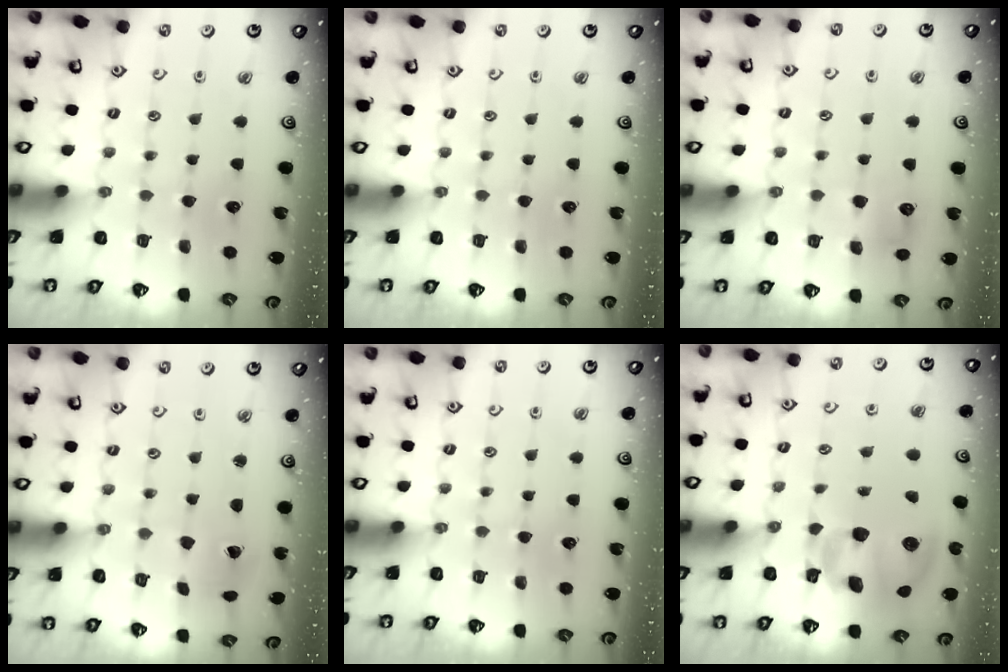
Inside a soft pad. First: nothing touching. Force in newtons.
{"total": 0.0}
{"total": 6.4, "press": 6.3, "slide": 0.8}
{"total": 2.2, "press": 2.2, "slide": 0.3}
{"total": 0.0}
{"total": 13.3, "press": 13.1, "slide": 2.3}